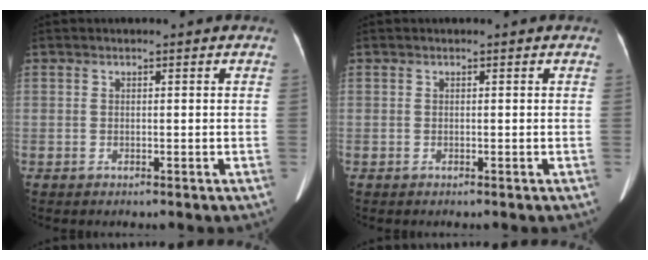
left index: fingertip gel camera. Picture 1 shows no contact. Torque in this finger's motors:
{"motor_torque": [0.01, 0.19, 0.05, 0.01]}